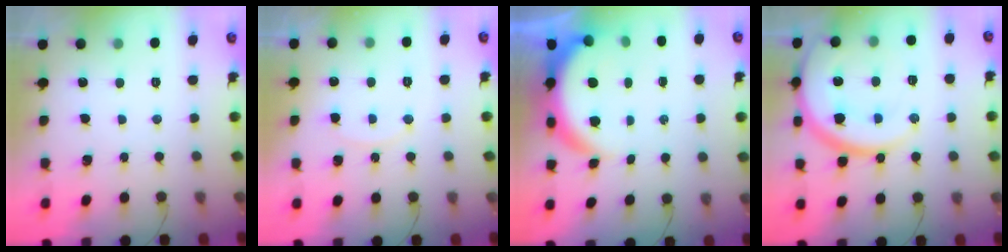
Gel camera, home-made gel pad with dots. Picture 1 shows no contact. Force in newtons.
{"total": 6.1, "press": 6.1, "slide": 0.2}
{"total": 5.8, "press": 5.8, "slide": 0.8}
{"total": 18.1, "press": 18.0, "slide": 2.3}